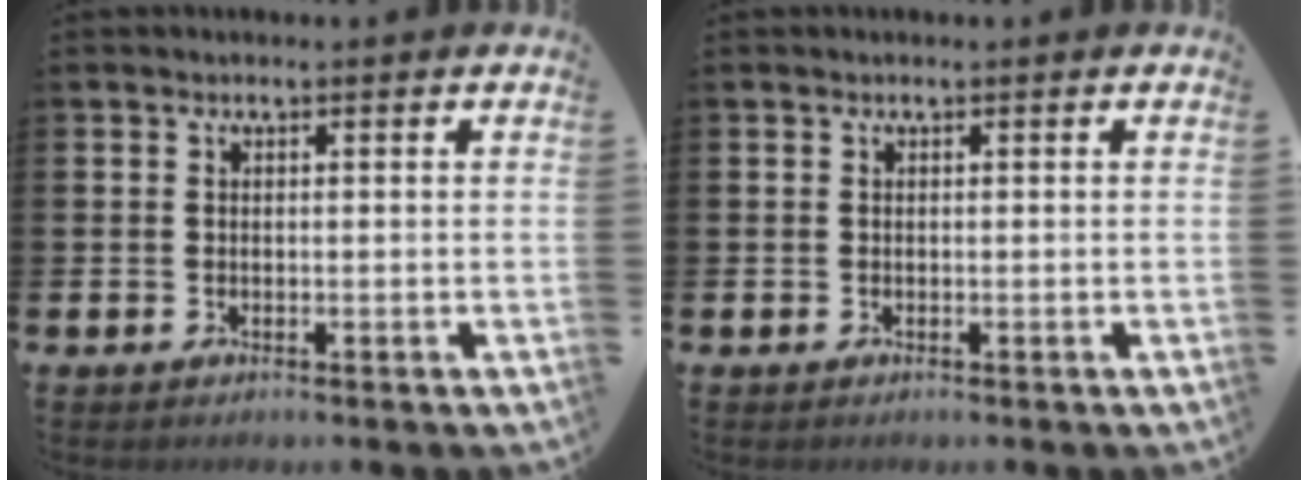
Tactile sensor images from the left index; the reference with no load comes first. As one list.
[{"total": 0.0}]